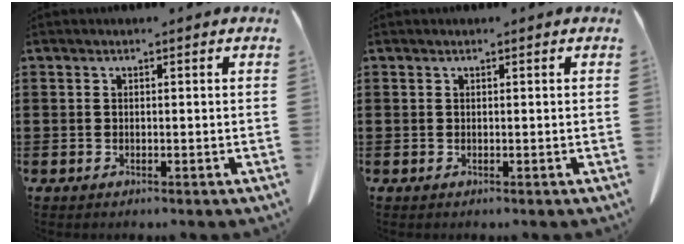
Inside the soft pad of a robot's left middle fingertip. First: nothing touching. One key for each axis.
{"total": 0.0}